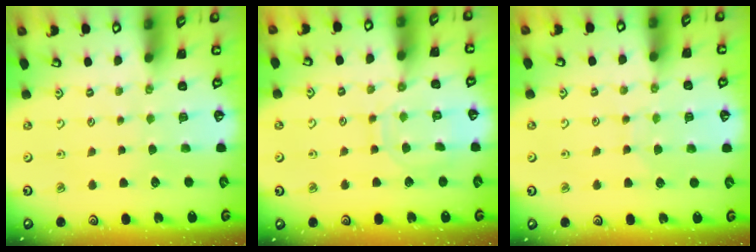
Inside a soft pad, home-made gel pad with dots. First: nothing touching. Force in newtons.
{"total": 9.9, "press": 9.9, "slide": 0.6}
{"total": 5.0, "press": 4.9, "slide": 0.4}